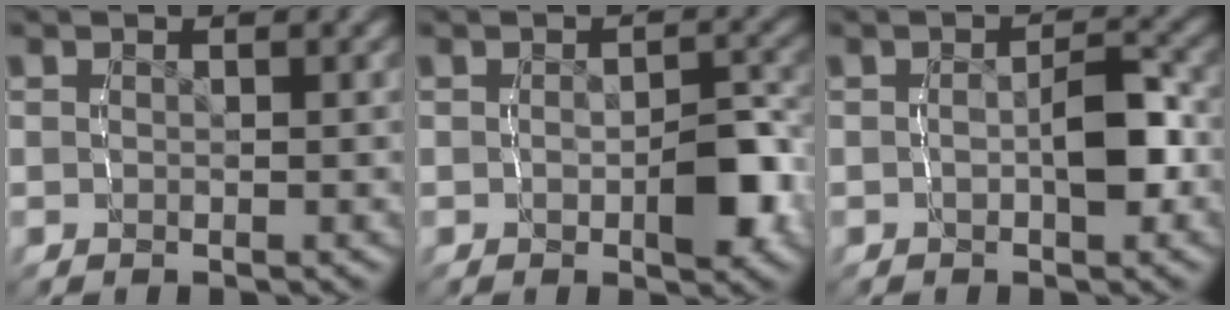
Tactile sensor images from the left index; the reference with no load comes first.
{"total": 2.7, "force": [-0.6, 1.5, 2.2], "torque": [-0.031, 0.004, -0.015]}
{"total": 2.4, "force": [-0.3, 1.2, 2.1], "torque": [-0.035, -0.001, -0.005]}